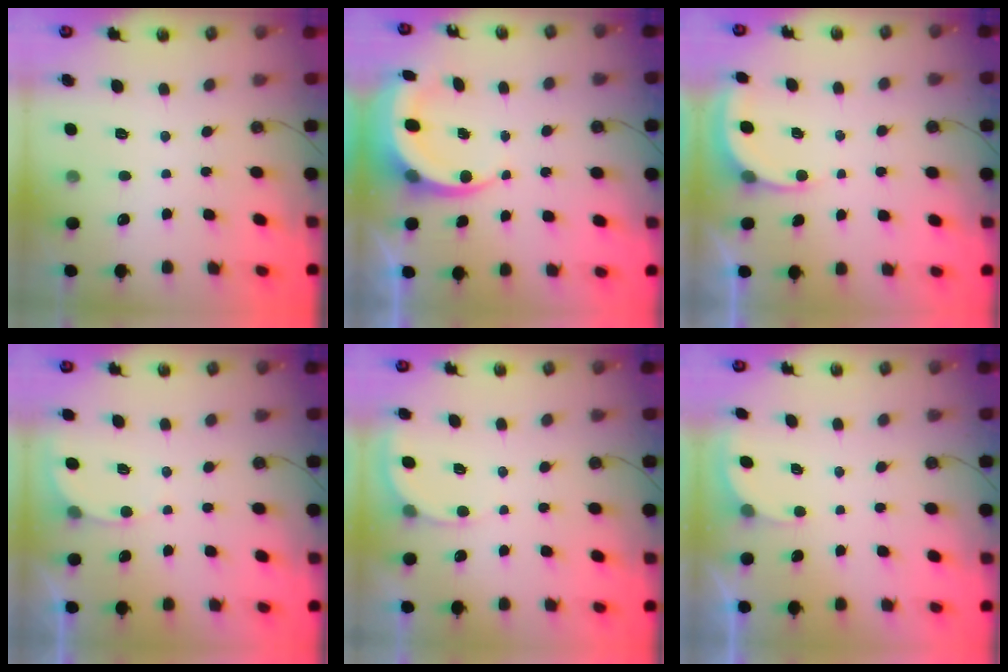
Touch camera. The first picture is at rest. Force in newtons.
{"total": 6.3, "press": 6.2, "slide": 0.6}
{"total": 3.4, "press": 3.4, "slide": 0.3}
{"total": 3.5, "press": 3.5, "slide": 0.3}
{"total": 3.5, "press": 3.4, "slide": 0.4}
{"total": 2.3, "press": 2.1, "slide": 0.8}